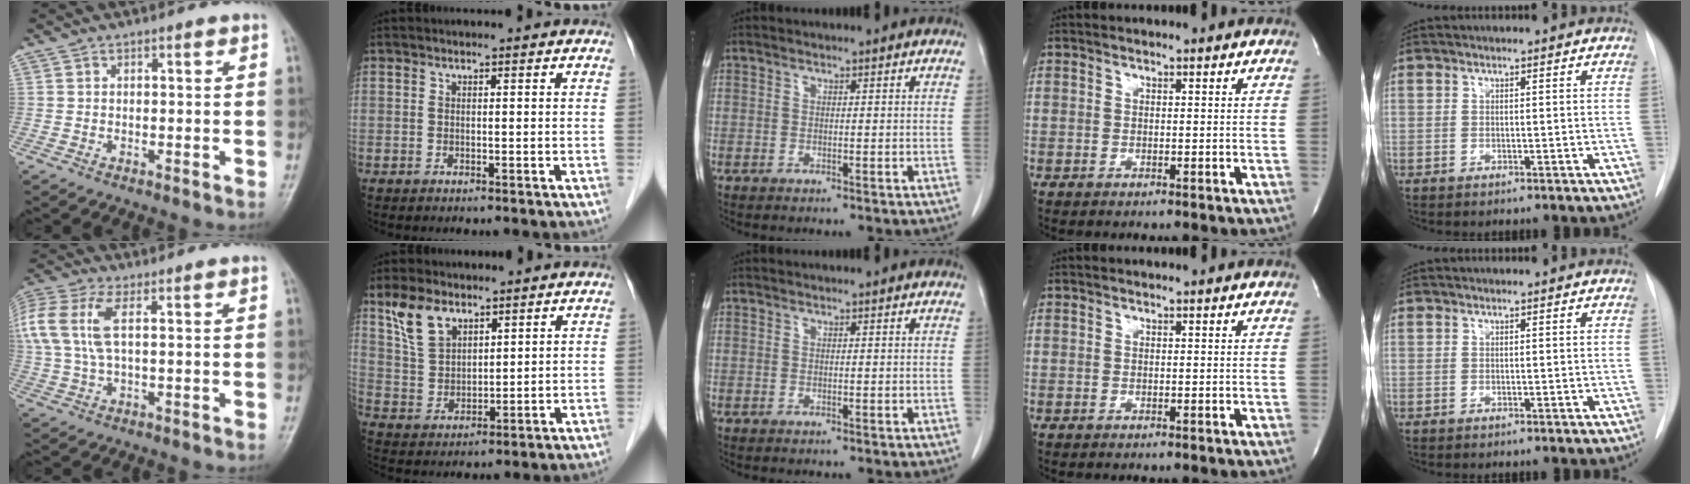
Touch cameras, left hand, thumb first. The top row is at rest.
{"thumb": {"total": 10.0, "force": [2.7, 4.1, 8.7], "torque": [-0.233, 0.022, 0.057]}, "index": {"total": 6.2, "force": [4.4, 3.2, 2.9], "torque": [-0.070, 0.010, 0.100]}}